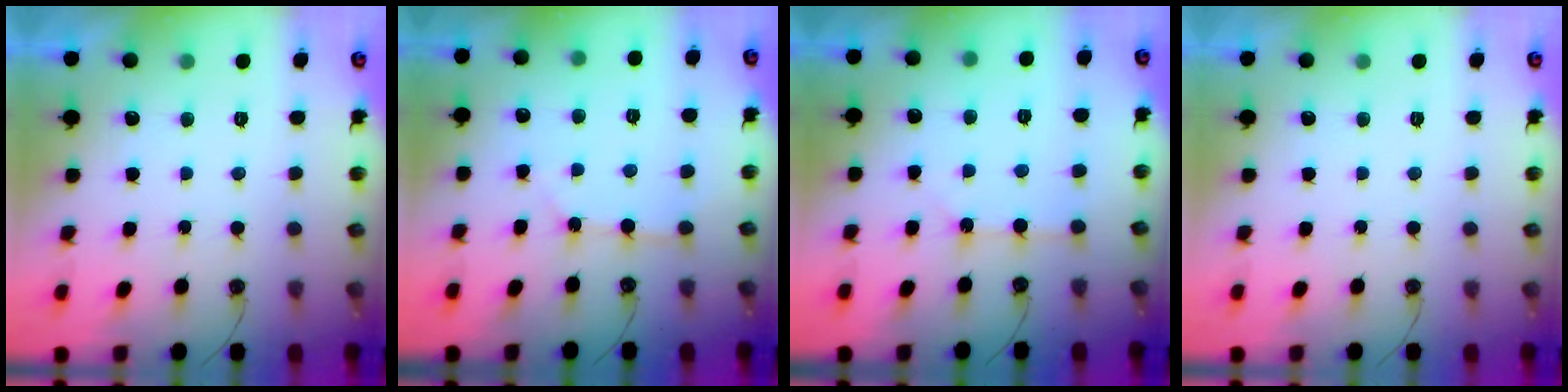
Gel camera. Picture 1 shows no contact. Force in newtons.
{"total": 3.8, "press": 3.8, "slide": 0.4}
{"total": 1.3, "press": 1.3, "slide": 0.2}
{"total": 0.0}